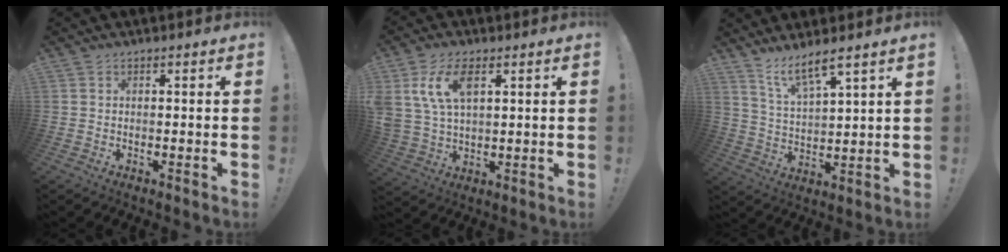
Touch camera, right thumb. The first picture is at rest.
{"total": 11.1, "force": [4.6, 6.3, 7.9], "torque": [-0.164, -0.007, 0.083]}
{"total": 8.1, "force": [6.7, 0.8, 4.5], "torque": [-0.082, -0.040, 0.117]}